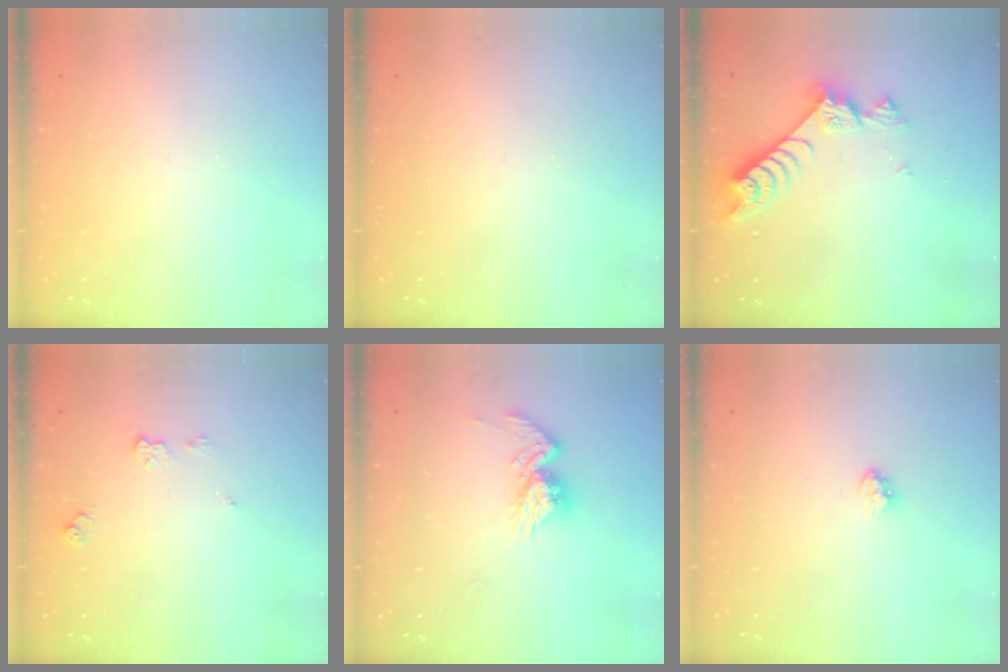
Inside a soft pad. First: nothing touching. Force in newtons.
{"total": 0.0}
{"total": 7.6, "press": 7.5, "slide": 1.0}
{"total": 5.9, "press": 5.9, "slide": 0.8}
{"total": 11.5, "press": 11.4, "slide": 0.8}
{"total": 3.4, "press": 3.4, "slide": 0.5}